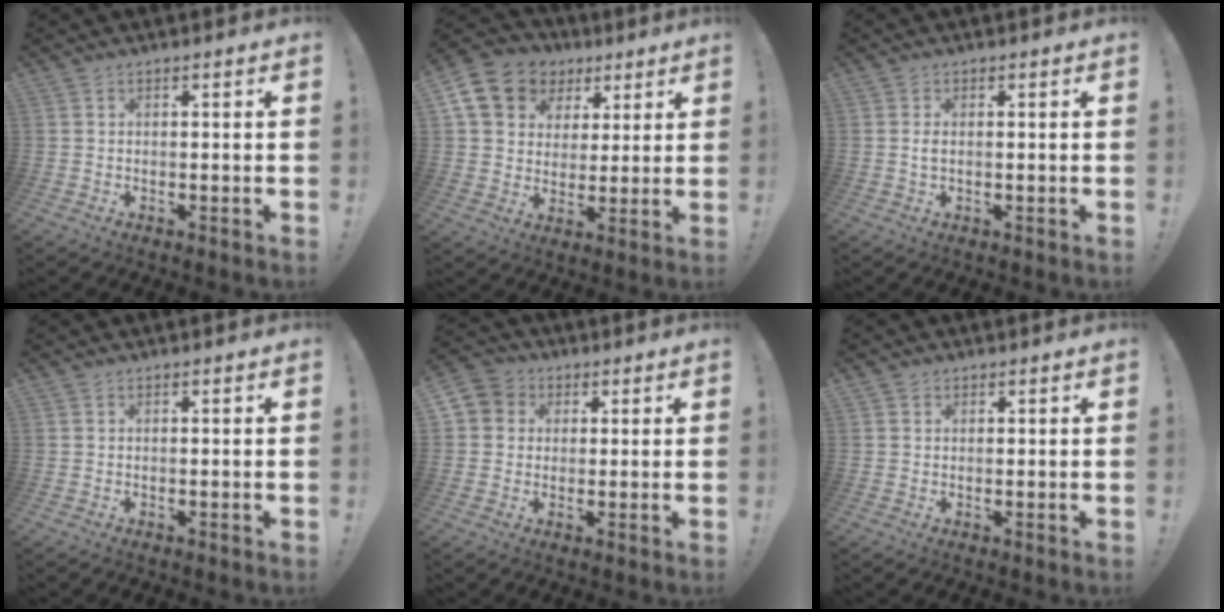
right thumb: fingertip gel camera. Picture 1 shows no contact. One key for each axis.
{"total": 14.0, "fx": 6.5, "fy": 10.9, "fz": 5.8, "tx": -0.082, "ty": -0.033, "tz": 0.134}
{"total": 1.5, "fx": 0.0, "fy": 0.7, "fz": 1.3, "tx": -0.028, "ty": 0.004, "tz": -0.002}
{"total": 0.0}
{"total": 5.2, "fx": 0.6, "fy": 5.0, "fz": 1.3, "tx": -0.019, "ty": 0.005, "tz": 0.014}
{"total": 0.9, "fx": 0.6, "fy": 0.7, "fz": 0.1, "tx": 0.004, "ty": -0.002, "tz": 0.010}